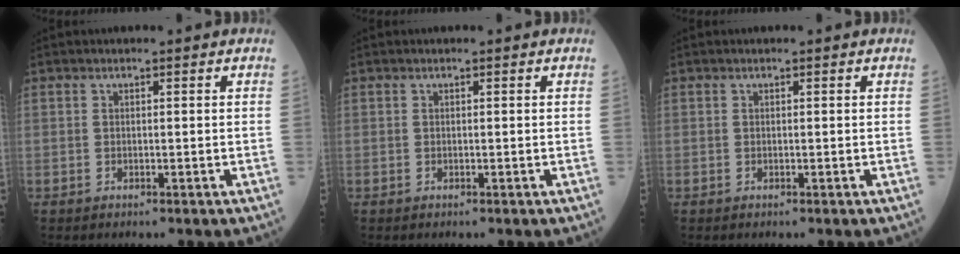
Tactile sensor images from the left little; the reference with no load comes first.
{"total": 0.0}
{"total": 0.0}